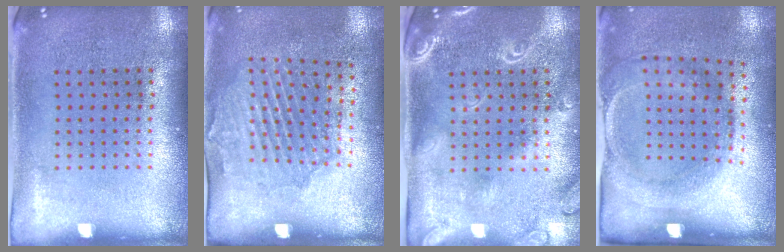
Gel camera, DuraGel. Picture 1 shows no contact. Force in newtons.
{"total": 1.8, "press": 1.5, "slide": 0.9}
{"total": 2.3, "press": 1.9, "slide": 1.2}
{"total": 1.9, "press": 1.2, "slide": 1.5}